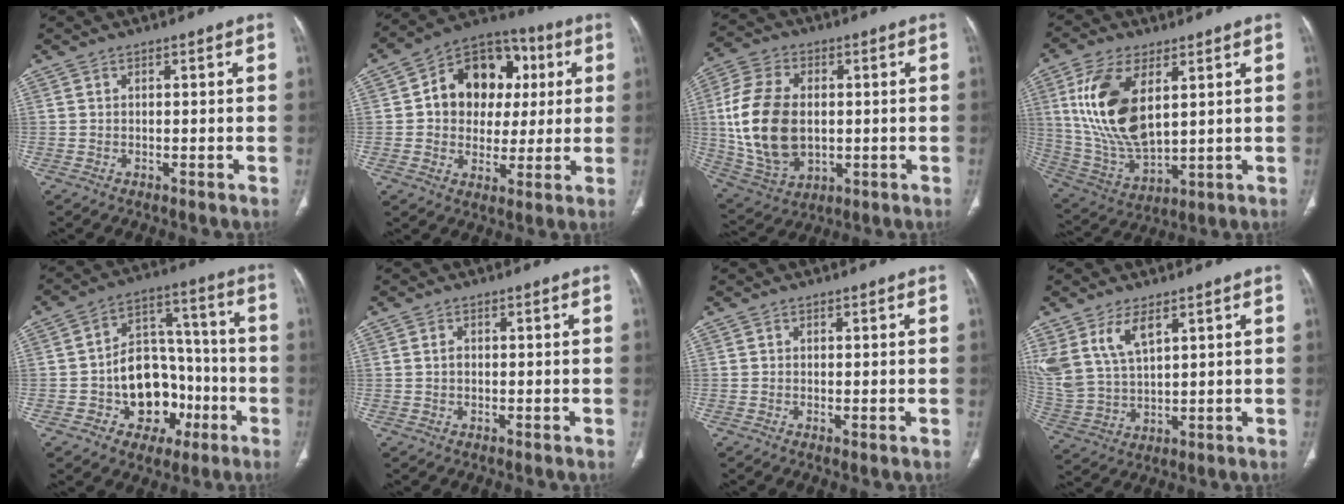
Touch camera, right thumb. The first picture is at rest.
{"total": 16.7, "force": [3.1, 12.9, 10.1], "torque": [-0.095, 0.016, 0.042]}
{"total": 18.2, "force": [0.3, 12.0, 13.7], "torque": [-0.267, -0.004, 0.019]}
{"total": 17.6, "force": [5.0, 8.9, 14.4], "torque": [-0.285, -0.022, 0.107]}
{"total": 15.4, "force": [-4.9, 11.4, 9.1], "torque": [-0.084, 0.053, -0.068]}
{"total": 1.2, "force": [0.0, 0.9, 0.8], "torque": [-0.014, 0.004, 0.000]}
{"total": 0.5, "force": [-0.1, 0.1, 0.5], "torque": [-0.013, -0.005, -0.003]}
{"total": 11.0, "force": [5.8, 5.6, 7.5], "torque": [-0.158, -0.017, 0.131]}